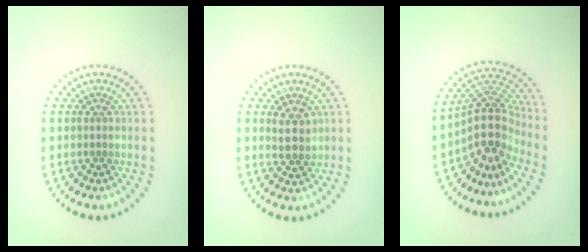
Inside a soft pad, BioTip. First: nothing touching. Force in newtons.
{"total": 2.1, "press": 2.0, "slide": 0.7}
{"total": 4.9, "press": 3.6, "slide": 3.3}